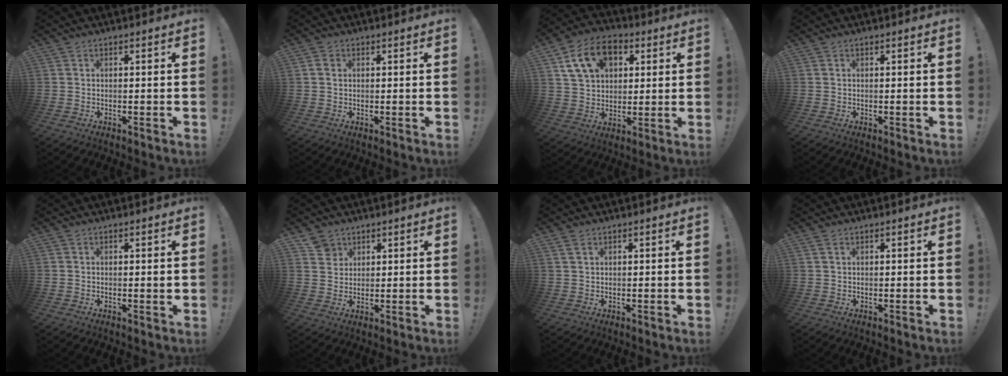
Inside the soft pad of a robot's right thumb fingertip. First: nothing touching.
{"total": 1.8, "force": [0.6, 1.4, 1.0], "torque": [-0.016, 0.003, 0.012]}
{"total": 15.1, "force": [6.3, 10.8, 8.5], "torque": [-0.131, -0.014, 0.124]}
{"total": 0.0}
{"total": 1.0, "force": [0.2, 0.2, 1.0], "torque": [-0.012, -0.001, 0.002]}
{"total": 4.7, "force": [3.3, 3.3, 0.5], "torque": [0.007, -0.020, 0.061]}
{"total": 1.9, "force": [1.2, 0.8, 1.2], "torque": [-0.019, -0.002, 0.022]}
{"total": 1.1, "force": [0.7, 0.6, 0.6], "torque": [-0.016, 0.003, 0.015]}